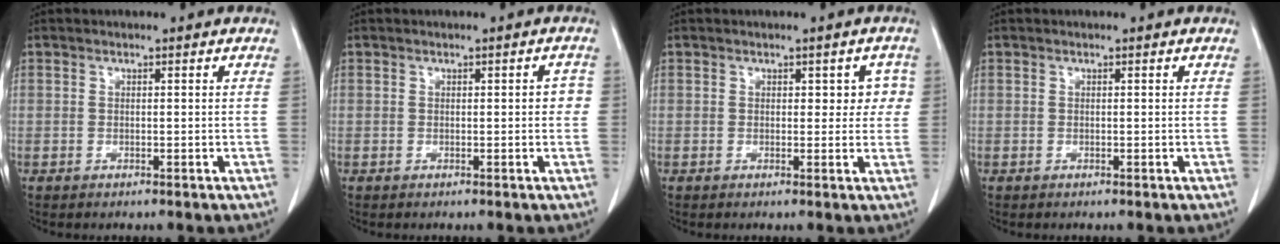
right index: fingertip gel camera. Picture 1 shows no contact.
{"total": 1.6, "force": [0.0, 0.8, 1.4], "torque": [-0.007, 0.007, -0.001]}
{"total": 3.2, "force": [0.8, 2.2, 2.3], "torque": [-0.008, 0.014, 0.007]}
{"total": 0.0}